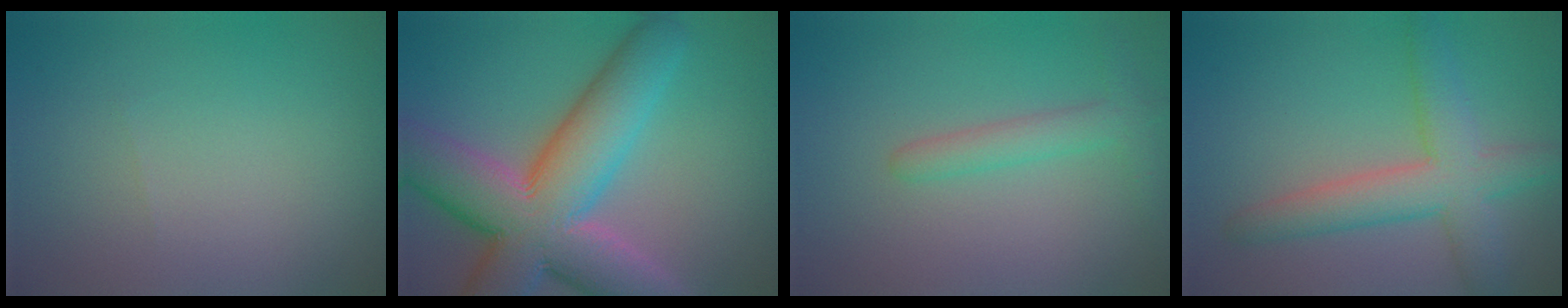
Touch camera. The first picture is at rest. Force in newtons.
{"total": 13.0, "press": 12.9, "slide": 1.1}
{"total": 2.5, "press": 2.5, "slide": 0.2}
{"total": 5.5, "press": 5.5, "slide": 0.3}